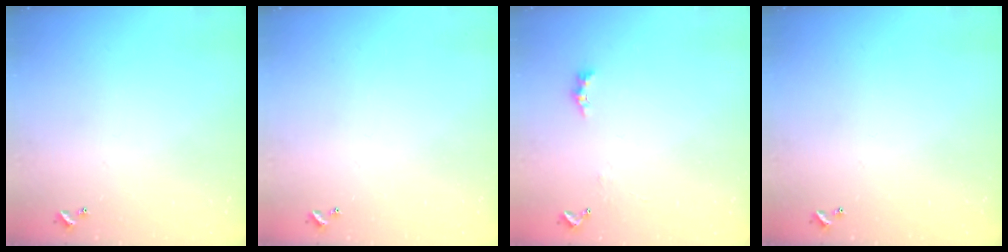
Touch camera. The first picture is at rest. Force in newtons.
{"total": 0.0}
{"total": 2.0, "press": 1.9, "slide": 0.6}
{"total": 0.0}